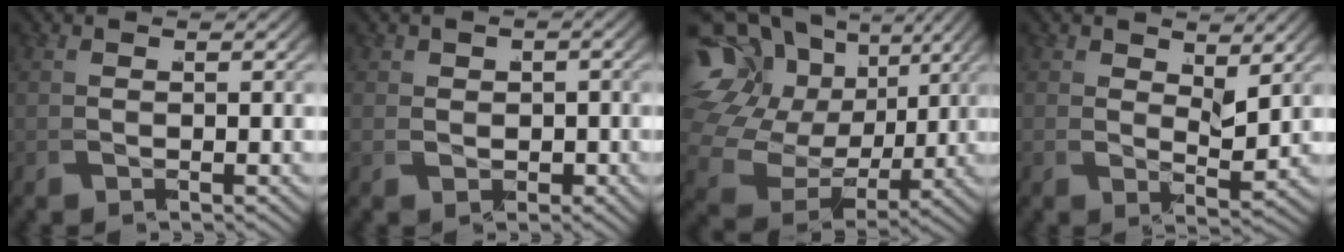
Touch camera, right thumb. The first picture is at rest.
{"total": 0.8, "force": [0.0, 0.2, -0.8], "torque": [0.016, 0.004, 0.005]}
{"total": 11.6, "force": [0.6, 9.4, 6.8], "torque": [-0.174, -0.011, 0.002]}
{"total": 1.3, "force": [1.2, -0.1, 0.5], "torque": [-0.012, -0.005, 0.021]}